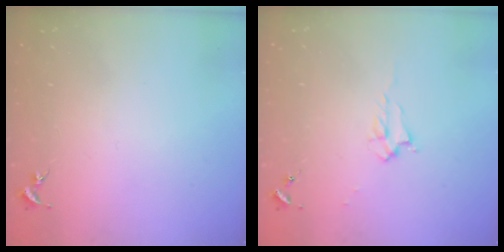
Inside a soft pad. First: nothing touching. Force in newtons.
{"total": 1.7, "press": 1.6, "slide": 0.2}